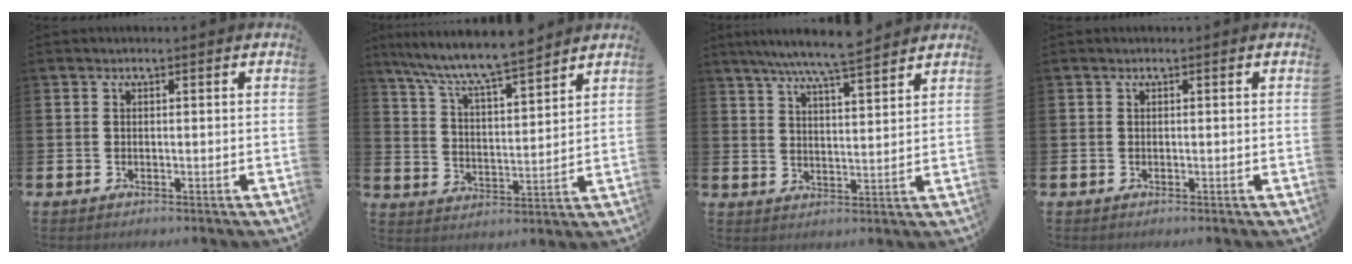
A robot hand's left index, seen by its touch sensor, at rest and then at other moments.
{"total": 8.5, "force": [7.9, 0.5, 3.0], "torque": [-0.094, -0.051, 0.140]}
{"total": 7.4, "force": [6.9, 0.0, 2.6], "torque": [-0.070, -0.033, 0.122]}
{"total": 0.0}